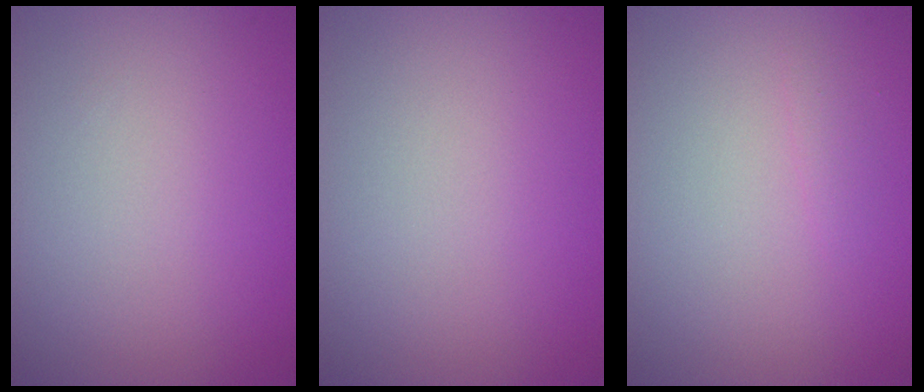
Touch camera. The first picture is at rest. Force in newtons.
{"total": 0.0}
{"total": 0.6, "press": 0.6, "slide": 0.1}